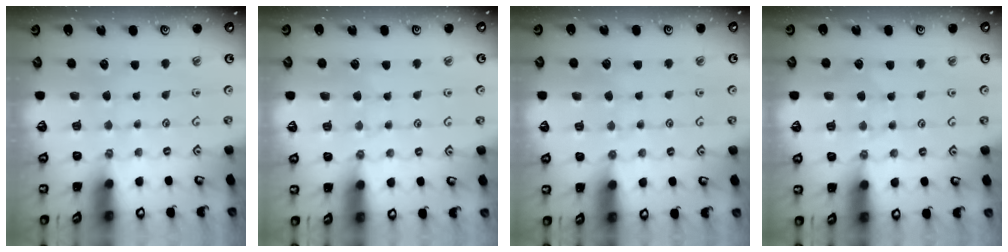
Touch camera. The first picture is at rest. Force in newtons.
{"total": 2.8, "press": 2.7, "slide": 0.5}
{"total": 3.8, "press": 3.7, "slide": 0.3}
{"total": 4.7, "press": 4.7, "slide": 0.5}